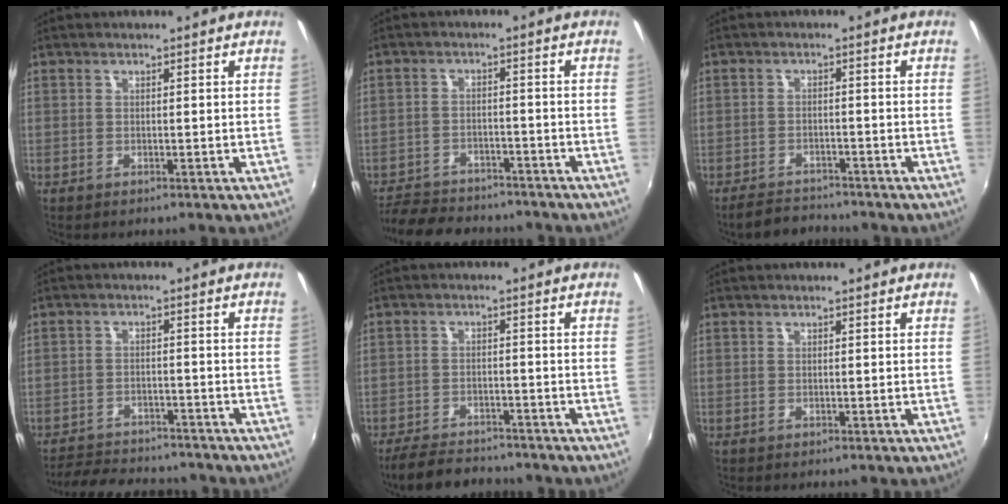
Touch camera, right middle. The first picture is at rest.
{"total": 13.4, "force": [-11.6, 4.7, 4.8], "torque": [-0.121, -0.007, -0.176]}
{"total": 5.2, "force": [-4.9, 1.6, 0.9], "torque": [-0.040, 0.000, -0.079]}
{"total": 13.5, "force": [-12.0, 4.0, 4.7], "torque": [-0.111, -0.002, -0.171]}
{"total": 10.0, "force": [-8.7, 3.2, 3.7], "torque": [-0.097, -0.012, -0.136]}
{"total": 0.0}